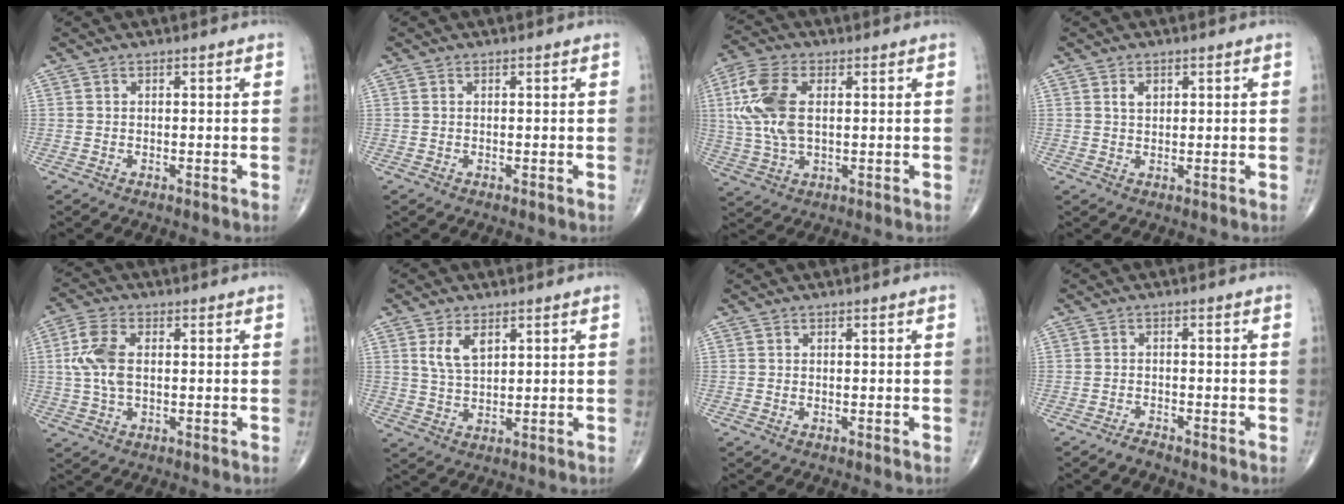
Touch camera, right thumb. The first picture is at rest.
{"total": 0.0}
{"total": 12.0, "force": [2.0, 6.6, 9.9], "torque": [-0.230, 0.005, 0.039]}
{"total": 2.1, "force": [0.9, 1.4, 1.3], "torque": [-0.016, -0.002, 0.017]}
{"total": 7.6, "force": [0.7, 4.2, 6.3], "torque": [-0.144, 0.011, 0.012]}
{"total": 5.2, "force": [2.3, 2.7, 3.8], "torque": [-0.065, -0.011, 0.050]}
{"total": 0.0}
{"total": 1.0, "force": [-0.9, 0.1, 0.5], "torque": [-0.017, 0.002, -0.019]}